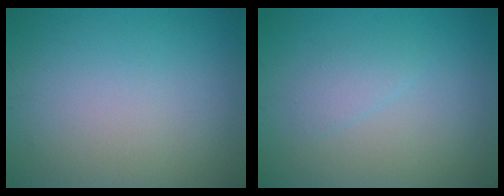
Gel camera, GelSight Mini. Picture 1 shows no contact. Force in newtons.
{"total": 1.3, "press": 1.3, "slide": 0.2}